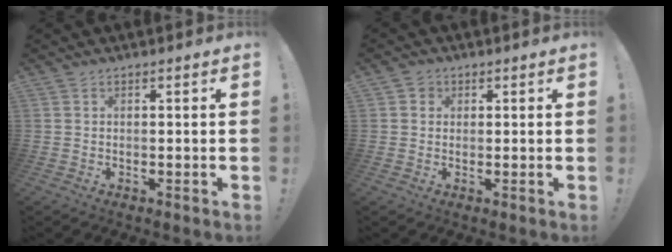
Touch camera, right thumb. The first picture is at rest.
{"total": 1.9, "force": [0.4, 1.8, 0.4], "torque": [-0.005, 0.001, 0.007]}